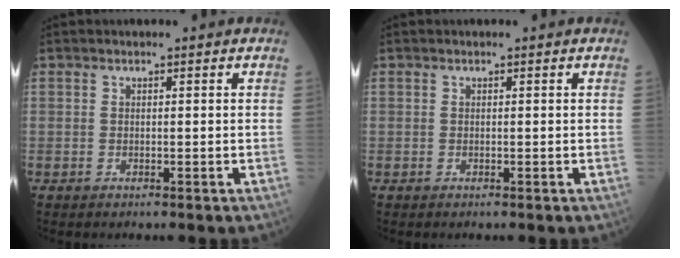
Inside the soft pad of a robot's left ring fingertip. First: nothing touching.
{"total": 0.0}